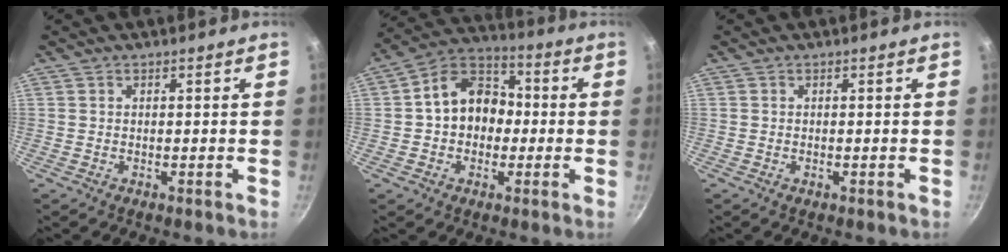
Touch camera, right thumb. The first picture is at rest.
{"total": 12.8, "force": [-0.1, 10.0, 7.9], "torque": [-0.080, 0.037, -0.022]}
{"total": 0.6, "force": [-0.2, 0.2, 0.5], "torque": [-0.007, 0.002, -0.004]}